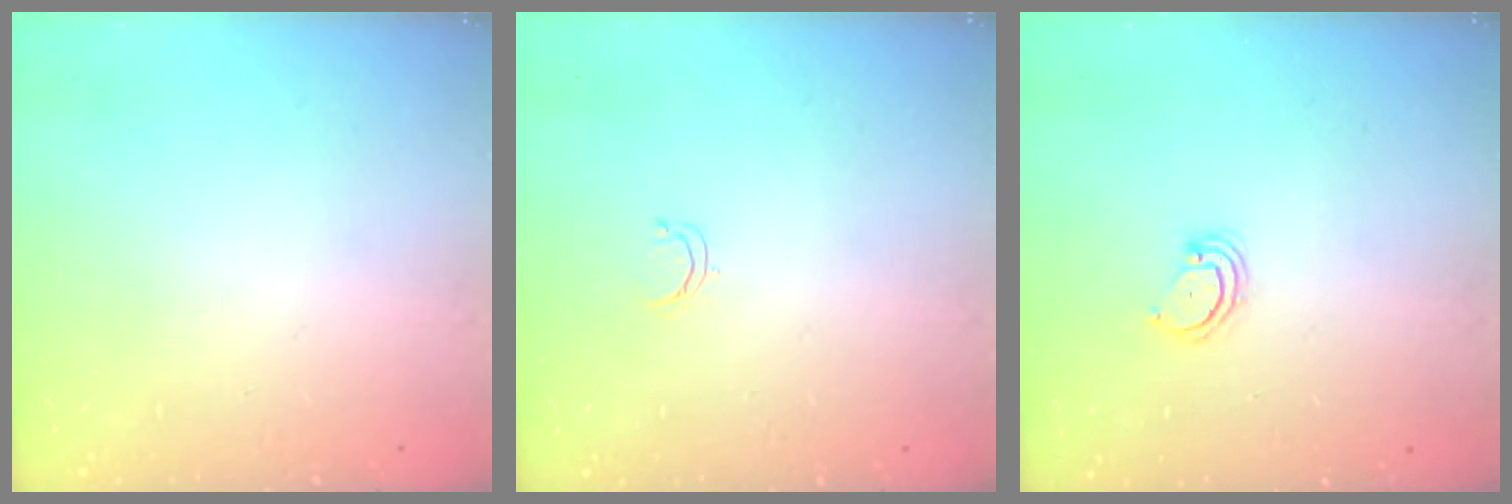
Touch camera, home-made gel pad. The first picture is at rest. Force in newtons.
{"total": 2.4, "press": 2.4, "slide": 0.2}
{"total": 3.3, "press": 3.3, "slide": 0.3}